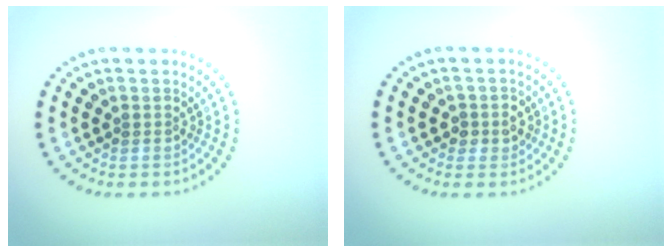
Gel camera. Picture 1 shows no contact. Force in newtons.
{"total": 1.8, "press": 1.7, "slide": 0.6}